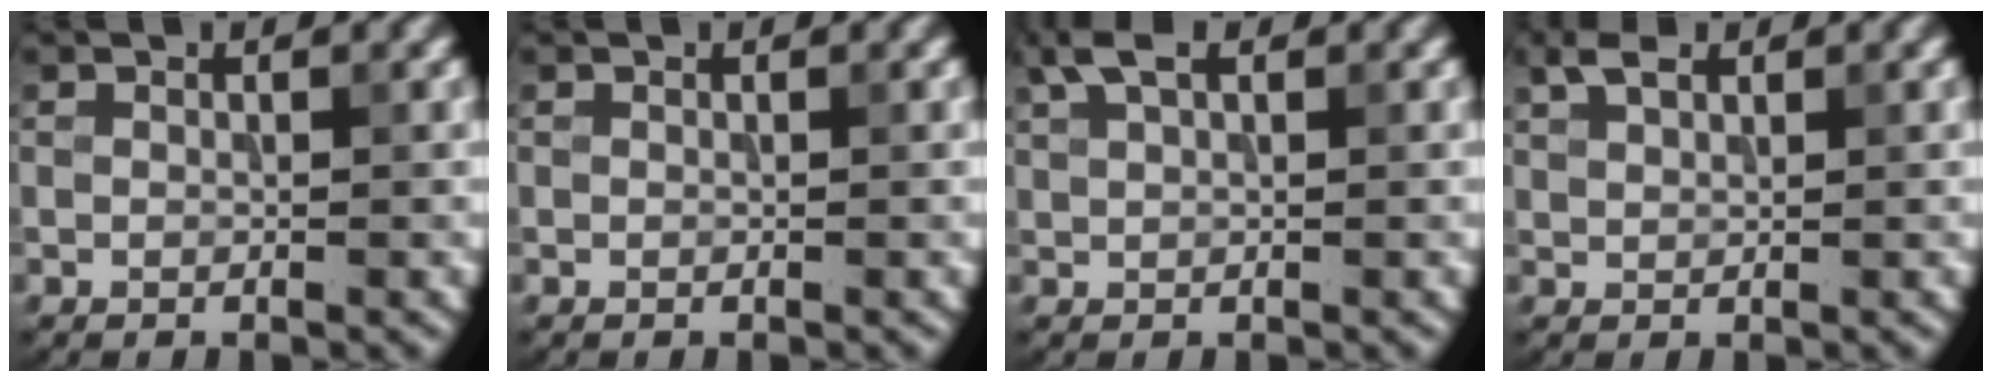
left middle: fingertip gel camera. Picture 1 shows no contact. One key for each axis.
{"total": 0.0}
{"total": 2.8, "fx": 1.6, "fy": 1.2, "fz": 1.8, "tx": -0.042, "ty": 0.007, "tz": 0.032}
{"total": 2.3, "fx": 1.5, "fy": 1.1, "fz": 1.3, "tx": -0.030, "ty": 0.007, "tz": 0.033}